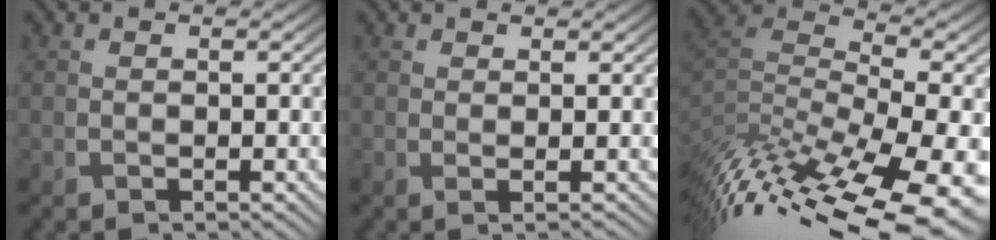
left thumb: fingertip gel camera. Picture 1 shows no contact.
{"total": 1.3, "force": [0.9, 0.1, 0.9], "torque": [-0.013, 0.000, 0.007]}
{"total": 15.7, "force": [-9.5, 4.9, 11.4], "torque": [-0.199, 0.003, -0.111]}